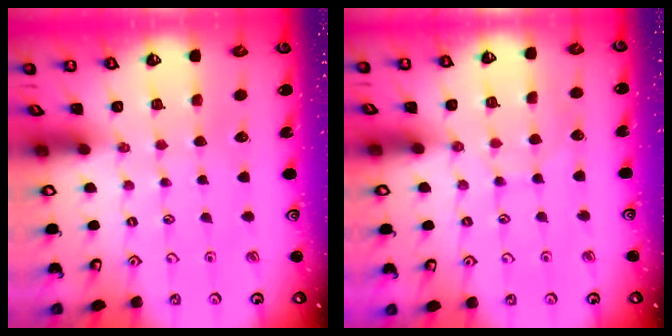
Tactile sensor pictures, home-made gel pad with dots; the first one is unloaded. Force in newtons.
{"total": 5.2, "press": 5.2, "slide": 0.7}